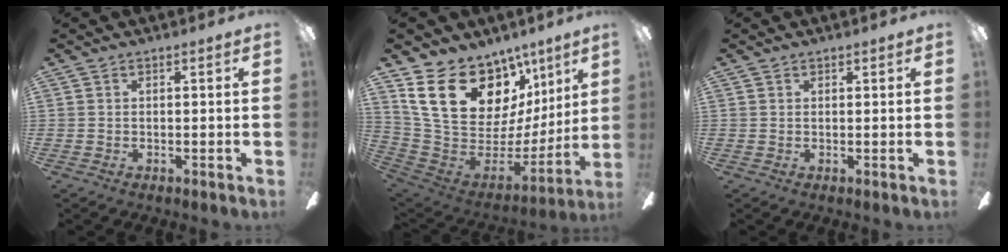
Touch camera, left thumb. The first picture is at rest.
{"total": 23.7, "force": [13.3, 14.5, 13.2], "torque": [-0.237, -0.079, 0.263]}
{"total": 0.9, "force": [0.7, 0.5, 0.0], "torque": [0.000, 0.003, 0.013]}